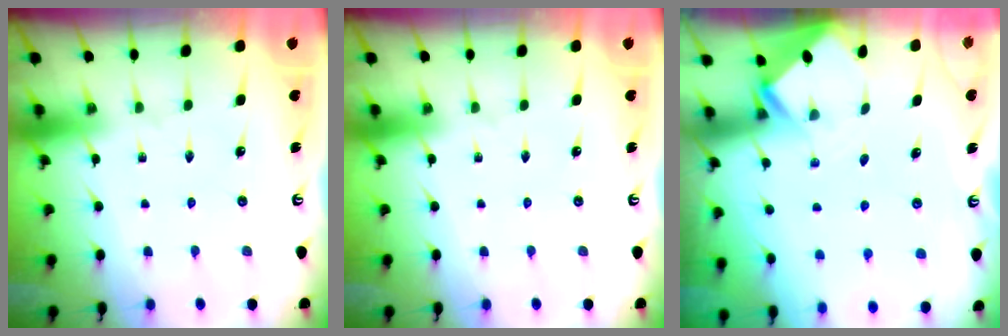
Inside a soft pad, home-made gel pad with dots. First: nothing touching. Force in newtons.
{"total": 0.0}
{"total": 2.8, "press": 2.8, "slide": 0.2}